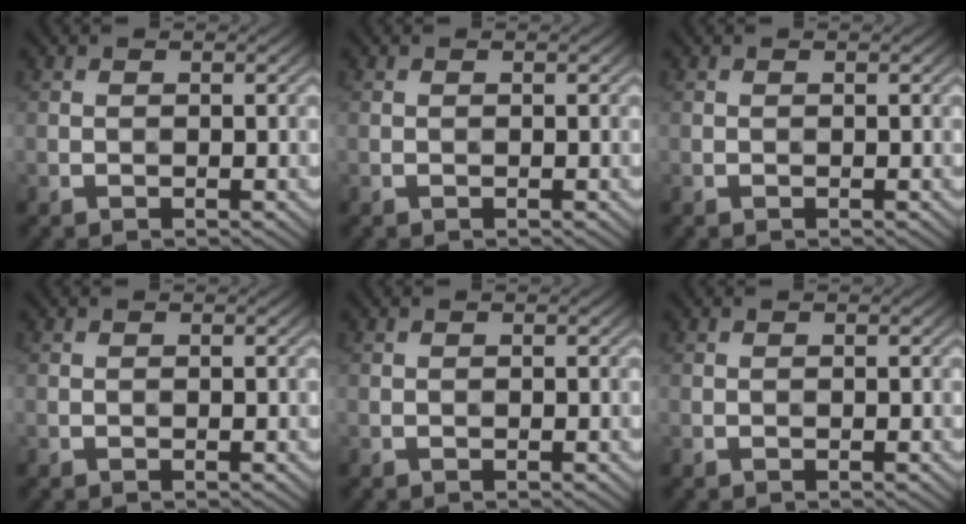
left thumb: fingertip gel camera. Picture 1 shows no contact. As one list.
[{"total": 0.0}, {"total": 0.0}, {"total": 0.0}, {"total": 0.0}, {"total": 0.0}]